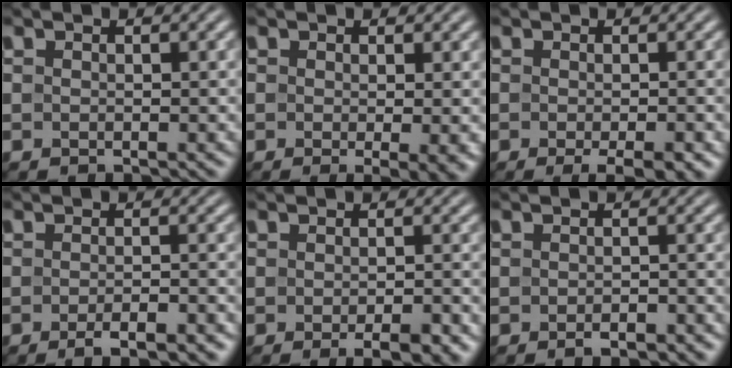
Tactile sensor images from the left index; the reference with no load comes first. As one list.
[{"total": 3.0, "force": [-0.5, 0.6, 2.9], "torque": [-0.040, -0.011, -0.008]}, {"total": 3.3, "force": [-1.5, 0.6, 2.8], "torque": [-0.039, -0.002, -0.022]}, {"total": 3.6, "force": [-2.3, 0.9, 2.7], "torque": [-0.038, 0.000, -0.035]}, {"total": 3.2, "force": [-1.7, 0.7, 2.6], "torque": [-0.038, -0.004, -0.023]}, {"total": 1.9, "force": [-1.4, 0.6, 1.2], "torque": [-0.015, 0.001, -0.019]}]